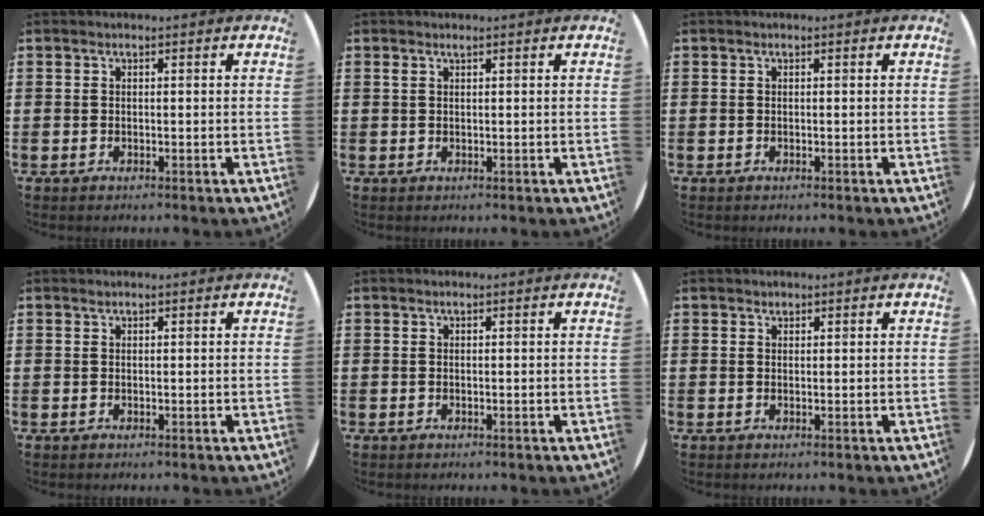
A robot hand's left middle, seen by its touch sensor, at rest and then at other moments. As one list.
[{"total": 0.5, "force": [0.4, 0.0, 0.3], "torque": [-0.007, 0.000, 0.008]}, {"total": 0.0}, {"total": 0.0}, {"total": 0.0}, {"total": 0.5, "force": [0.5, 0.2, -0.1], "torque": [0.003, 0.004, 0.009]}]